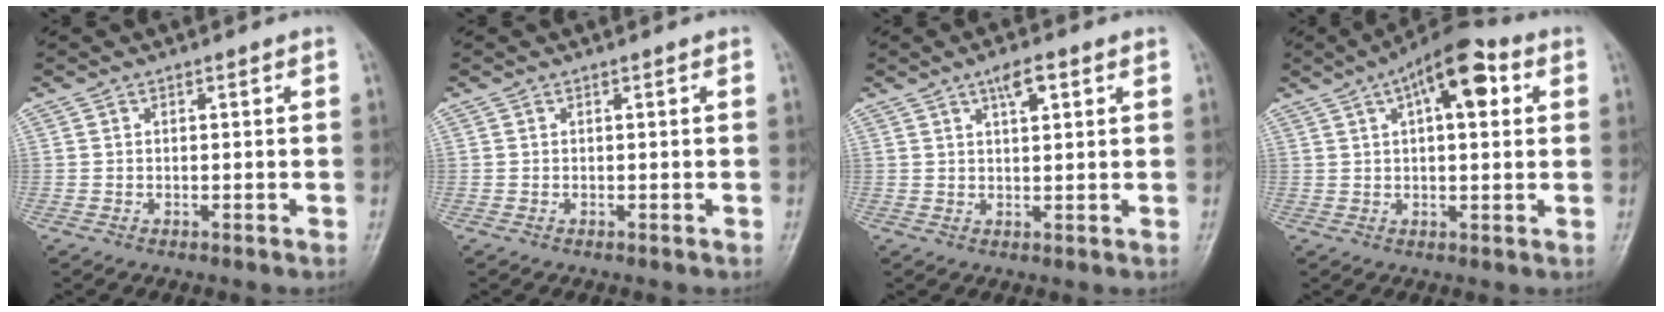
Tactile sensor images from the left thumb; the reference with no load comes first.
{"total": 0.0}
{"total": 4.2, "force": [2.1, 1.4, 3.3], "torque": [-0.050, -0.003, 0.036]}
{"total": 12.4, "force": [4.7, 5.2, 10.2], "torque": [-0.131, 0.014, 0.064]}